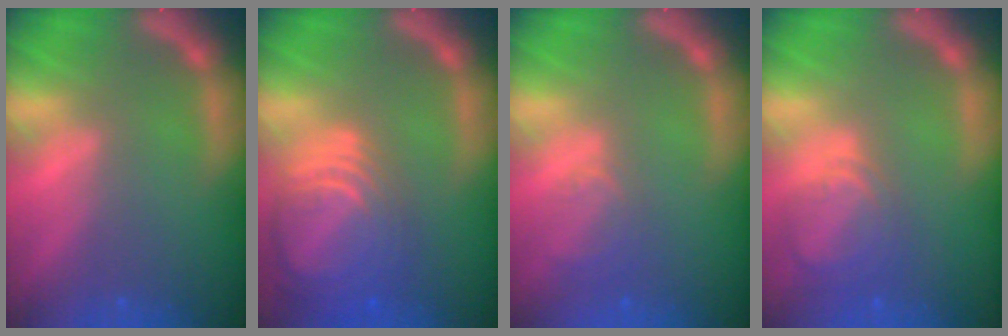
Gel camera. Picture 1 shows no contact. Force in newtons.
{"total": 10.0}
{"total": 2.5}
{"total": 4.5}